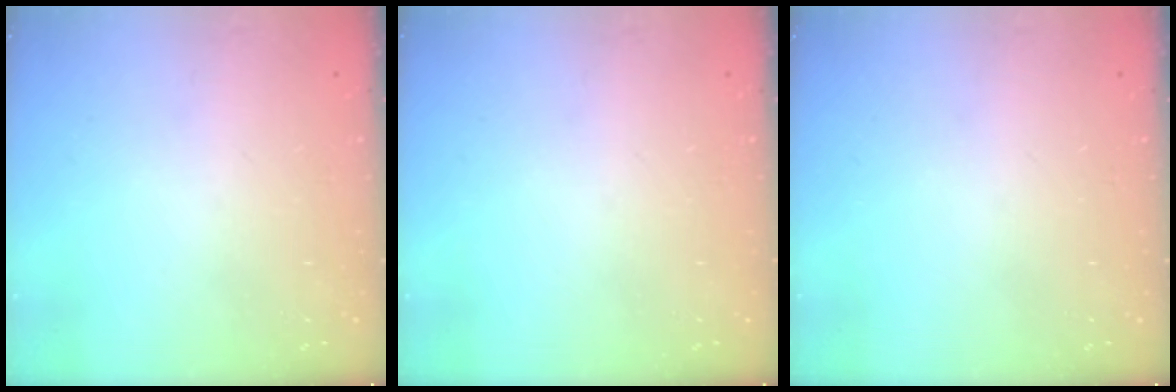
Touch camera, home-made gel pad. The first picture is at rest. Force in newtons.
{"total": 0.0}
{"total": 0.0}